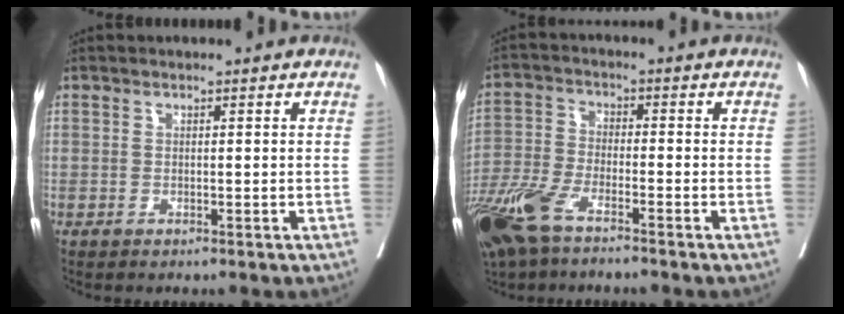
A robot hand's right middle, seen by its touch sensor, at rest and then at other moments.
{"total": 10.4, "force": [-7.3, 2.8, 6.8], "torque": [-0.149, -0.021, -0.146]}